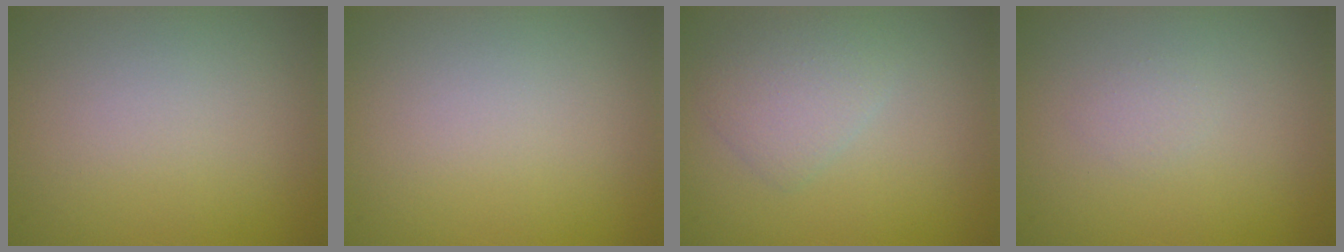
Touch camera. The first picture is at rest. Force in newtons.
{"total": 0.0}
{"total": 2.4, "press": 2.4, "slide": 0.0}
{"total": 0.7, "press": 0.7, "slide": 0.0}